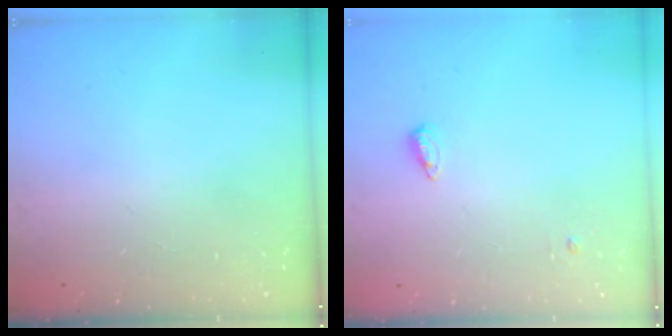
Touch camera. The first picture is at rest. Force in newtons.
{"total": 4.2, "press": 4.1, "slide": 0.8}